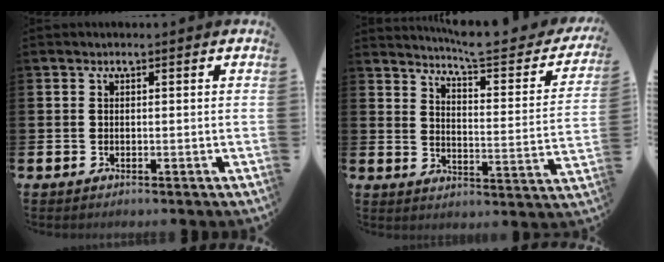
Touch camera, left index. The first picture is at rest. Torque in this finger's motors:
{"motor_torque": [0.92, -1.22, 0.05, 0.16]}